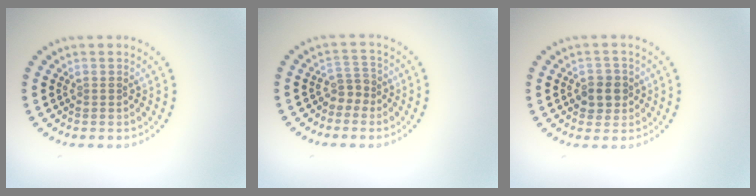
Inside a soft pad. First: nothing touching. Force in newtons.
{"total": 1.9, "press": 1.3, "slide": 1.4}
{"total": 2.4, "press": 2.2, "slide": 0.8}